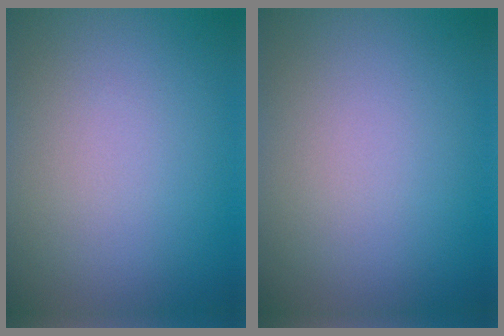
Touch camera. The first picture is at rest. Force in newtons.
{"total": 0.0}